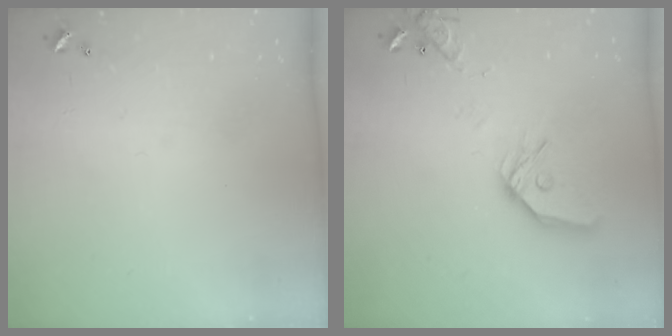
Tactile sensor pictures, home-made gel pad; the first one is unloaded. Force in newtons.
{"total": 15.8, "press": 15.6, "slide": 2.1}